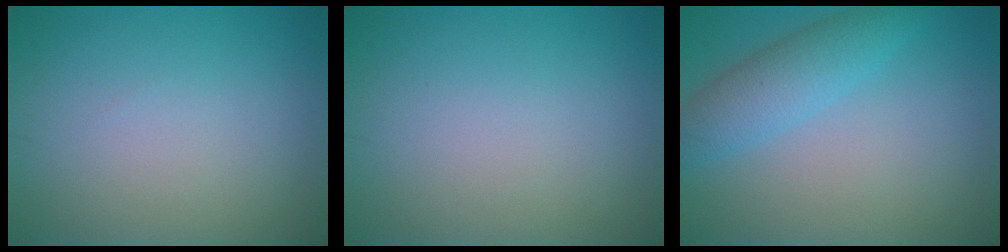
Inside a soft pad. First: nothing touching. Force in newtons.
{"total": 0.0}
{"total": 3.8, "press": 3.8, "slide": 0.1}